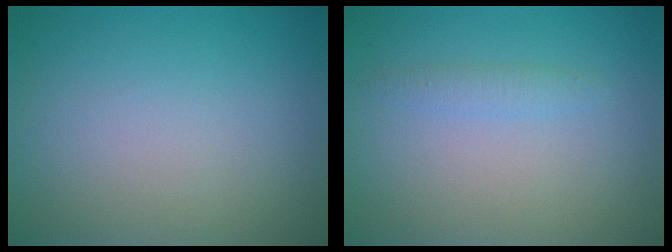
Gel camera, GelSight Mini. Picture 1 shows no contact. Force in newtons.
{"total": 1.1, "press": 1.1, "slide": 0.0}